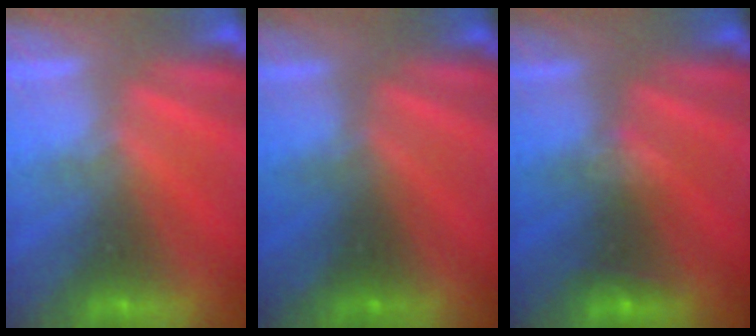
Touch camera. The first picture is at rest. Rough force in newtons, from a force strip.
{"total": 2.4}
{"total": 2.7}